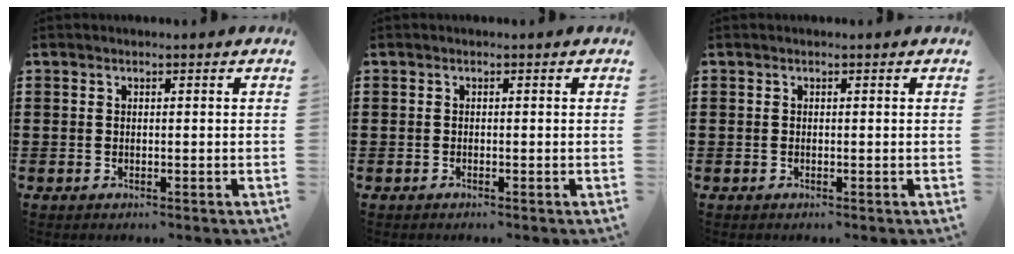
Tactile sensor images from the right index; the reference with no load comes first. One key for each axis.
{"total": 0.0}
{"total": 0.0}